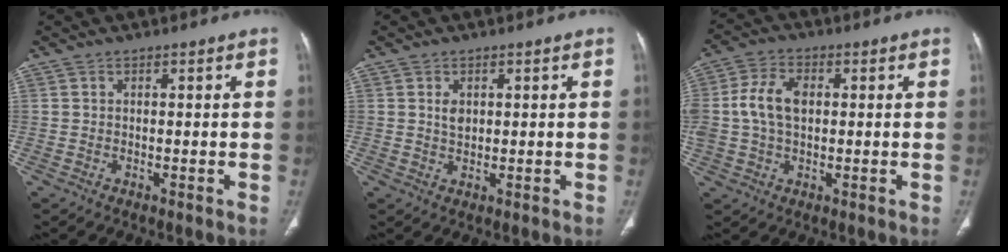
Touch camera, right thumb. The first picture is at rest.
{"total": 2.3, "force": [0.7, 1.6, 1.5], "torque": [-0.019, -0.004, 0.013]}
{"total": 8.6, "force": [0.8, 5.5, 6.6], "torque": [-0.136, 0.017, 0.014]}